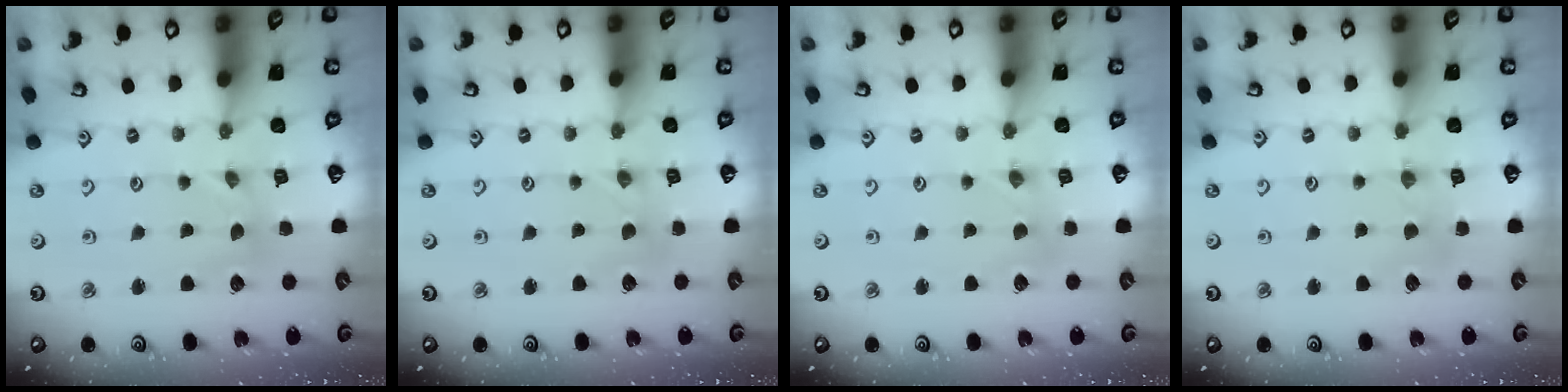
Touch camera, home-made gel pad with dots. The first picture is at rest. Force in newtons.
{"total": 0.0}
{"total": 0.0}
{"total": 3.1, "press": 3.0, "slide": 0.3}